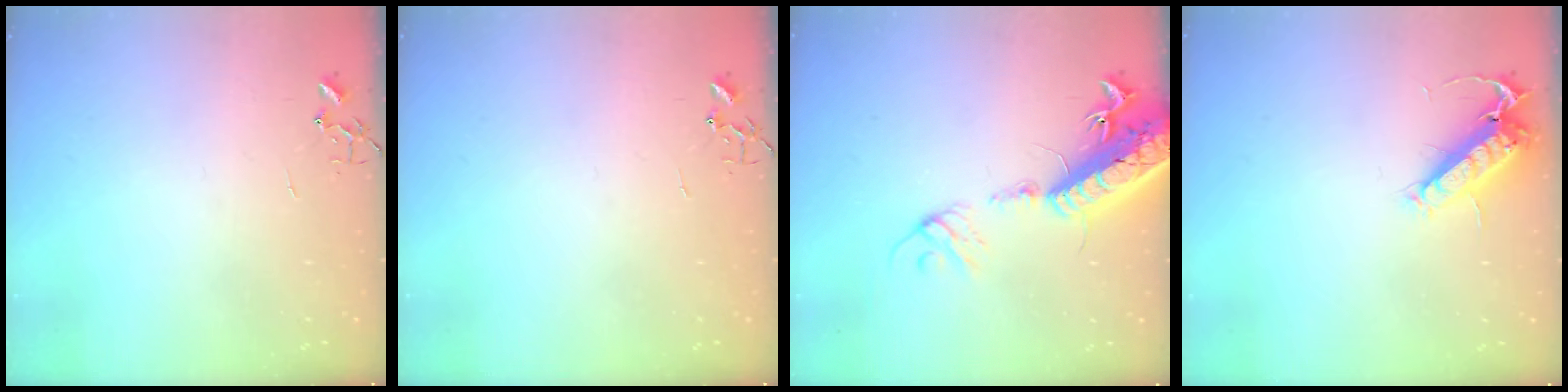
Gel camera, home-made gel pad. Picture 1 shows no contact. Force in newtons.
{"total": 0.0}
{"total": 22.7, "press": 22.1, "slide": 4.9}
{"total": 13.1, "press": 13.0, "slide": 2.0}